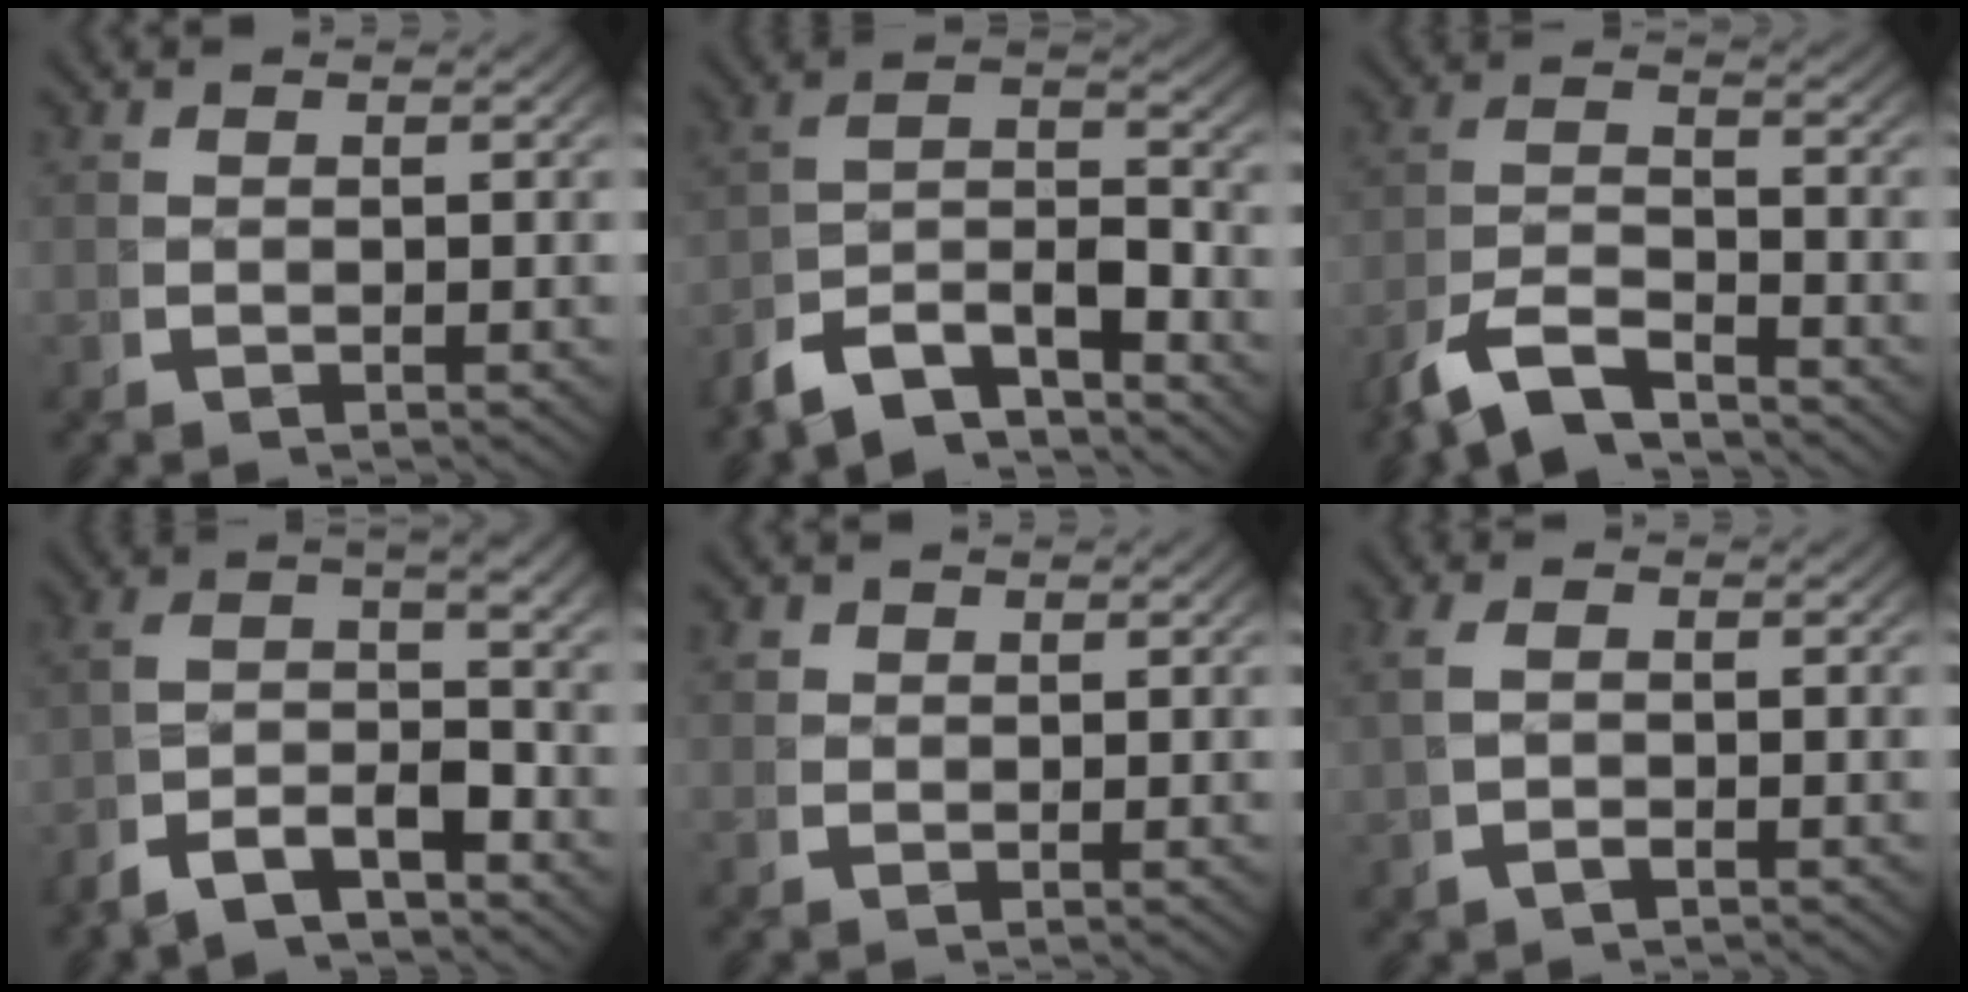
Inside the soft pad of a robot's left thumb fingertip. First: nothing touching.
{"total": 10.0, "force": [-3.3, 6.6, 6.7], "torque": [-0.135, -0.029, -0.057]}
{"total": 6.2, "force": [-3.7, 3.0, 4.0], "torque": [-0.081, -0.021, -0.062]}
{"total": 6.9, "force": [-2.1, 3.8, 5.3], "torque": [-0.101, -0.012, -0.037]}
{"total": 1.4, "force": [0.9, 1.0, 0.4], "torque": [-0.009, -0.006, 0.022]}
{"total": 1.9, "force": [0.0, 1.1, 1.5], "torque": [-0.041, 0.000, 0.003]}